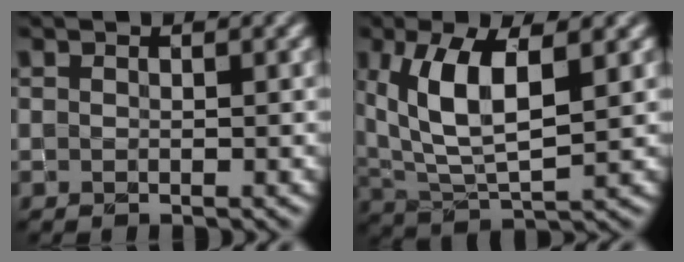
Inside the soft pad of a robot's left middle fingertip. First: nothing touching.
{"total": 7.4, "force": [2.2, 3.0, 6.4], "torque": [-0.131, -0.003, 0.046]}